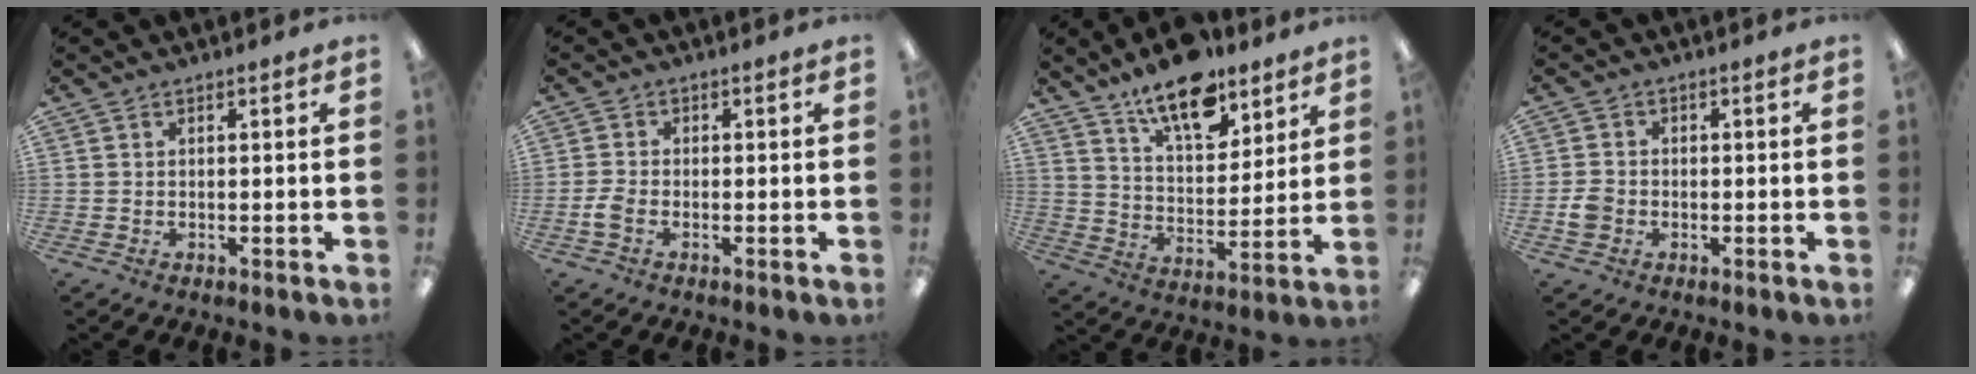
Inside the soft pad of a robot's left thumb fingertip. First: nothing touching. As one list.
[{"total": 2.8, "force": [-1.1, 1.7, 1.9], "torque": [-0.037, 0.004, -0.020]}, {"total": 14.6, "force": [11.1, 6.0, 7.3], "torque": [-0.110, -0.064, 0.194]}, {"total": 3.6, "force": [-1.1, 3.0, 1.6], "torque": [-0.025, 0.009, -0.020]}]